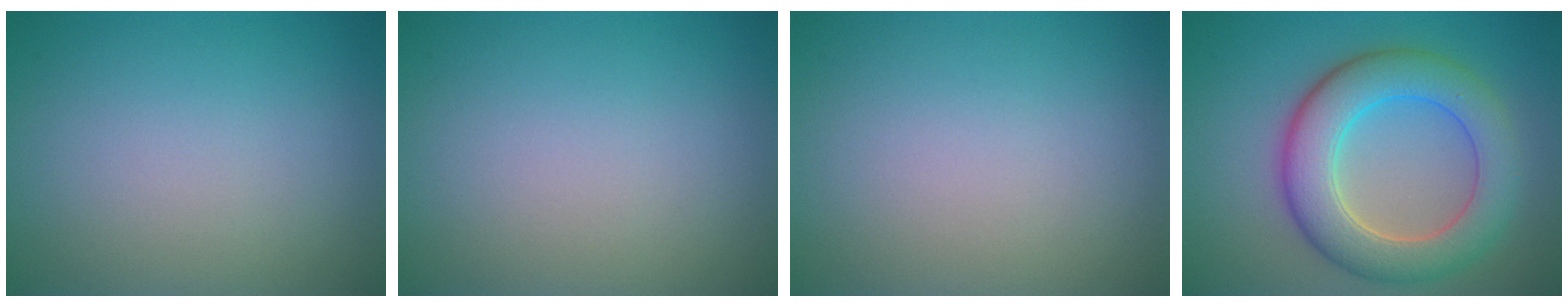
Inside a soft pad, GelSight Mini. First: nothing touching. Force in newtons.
{"total": 0.0}
{"total": 0.0}
{"total": 7.4, "press": 7.4, "slide": 0.4}